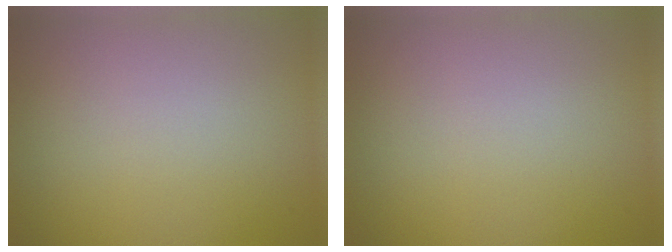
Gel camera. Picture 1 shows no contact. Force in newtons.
{"total": 0.0}